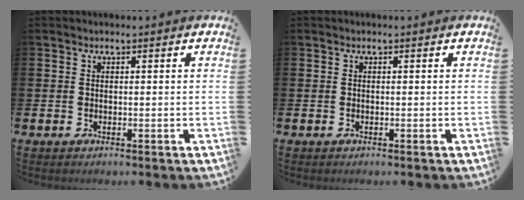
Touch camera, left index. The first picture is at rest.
{"total": 0.0}